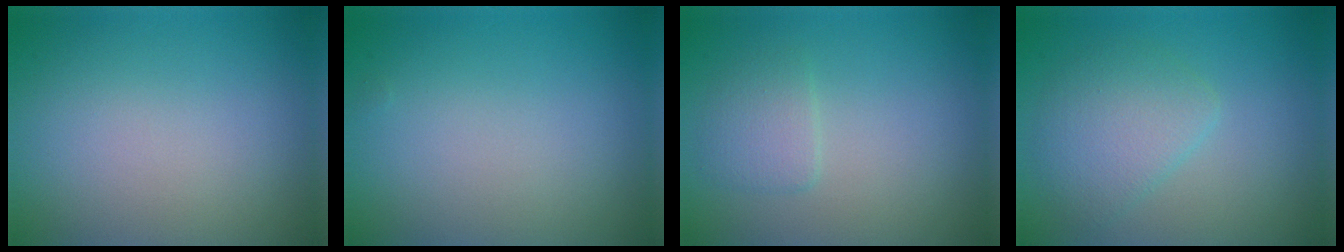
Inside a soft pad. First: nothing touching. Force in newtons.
{"total": 0.0}
{"total": 1.6, "press": 1.6, "slide": 0.3}
{"total": 3.3, "press": 3.3, "slide": 0.2}